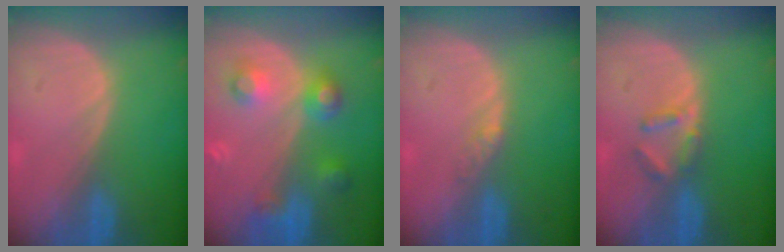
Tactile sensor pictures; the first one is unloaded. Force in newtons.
{"total": 6.0, "press": 6.0, "slide": 0.2}
{"total": 1.8, "press": 1.6, "slide": 1.0}
{"total": 3.0, "press": 3.0, "slide": 0.4}